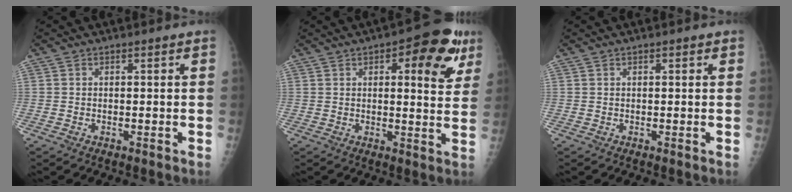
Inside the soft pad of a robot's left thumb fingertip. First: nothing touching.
{"total": 12.8, "force": [5.7, 5.0, 10.3], "torque": [-0.088, -0.013, 0.063]}
{"total": 0.8, "force": [0.4, 0.3, 0.7], "torque": [-0.009, 0.002, 0.004]}